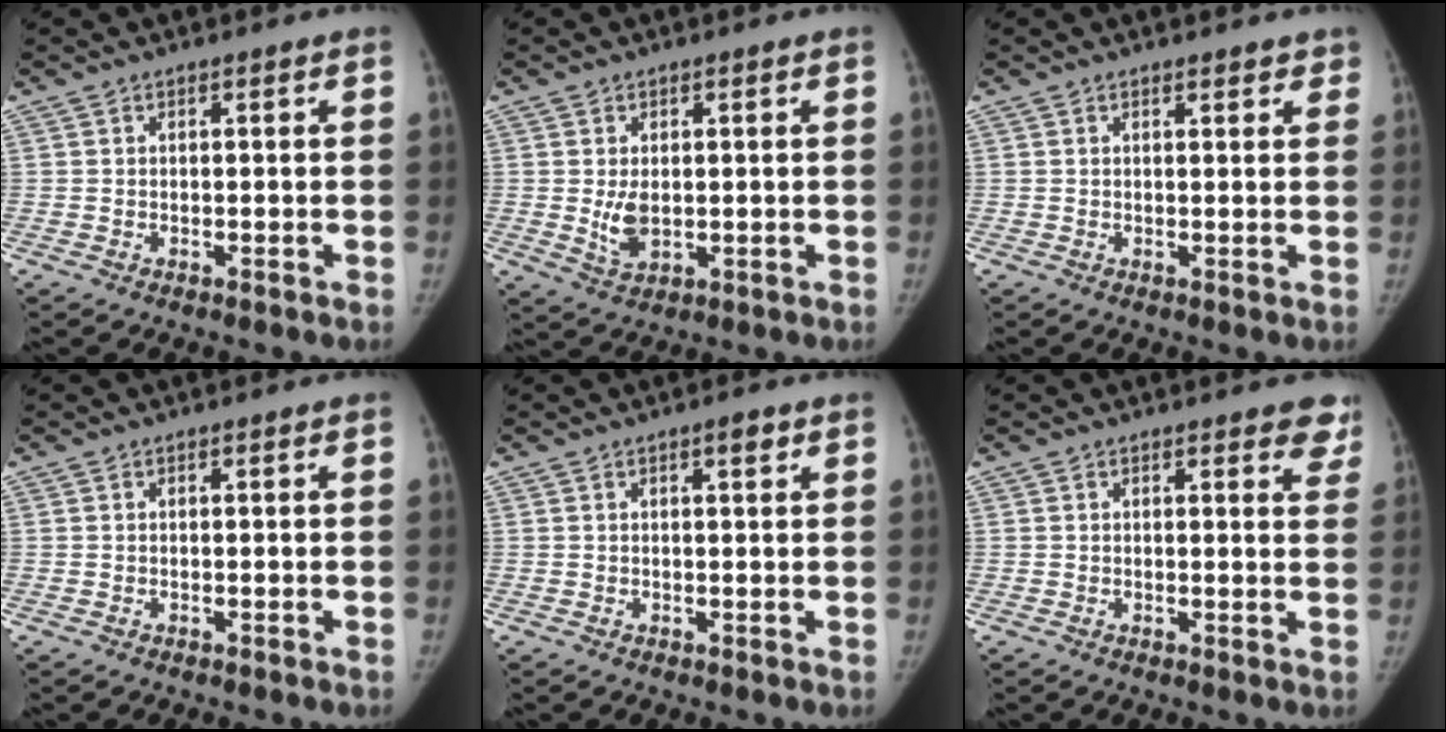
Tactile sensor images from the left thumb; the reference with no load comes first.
{"total": 4.5, "force": [0.1, 2.8, 3.6], "torque": [-0.060, -0.011, 0.010]}
{"total": 2.2, "force": [1.8, 1.0, 0.9], "torque": [0.008, -0.004, 0.018]}
{"total": 0.0}
{"total": 1.8, "force": [1.0, 0.5, 1.4], "torque": [-0.017, -0.002, 0.013]}
{"total": 5.0, "force": [3.9, 2.1, 2.4], "torque": [0.010, -0.017, 0.033]}